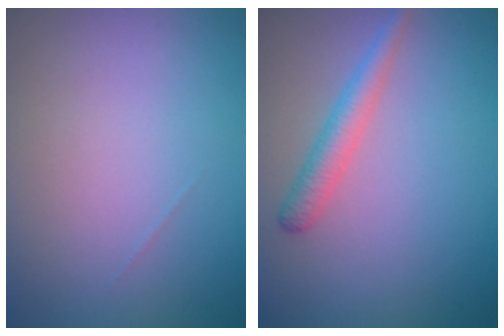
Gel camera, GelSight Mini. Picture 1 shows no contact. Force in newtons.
{"total": 2.3, "press": 2.3, "slide": 0.0}